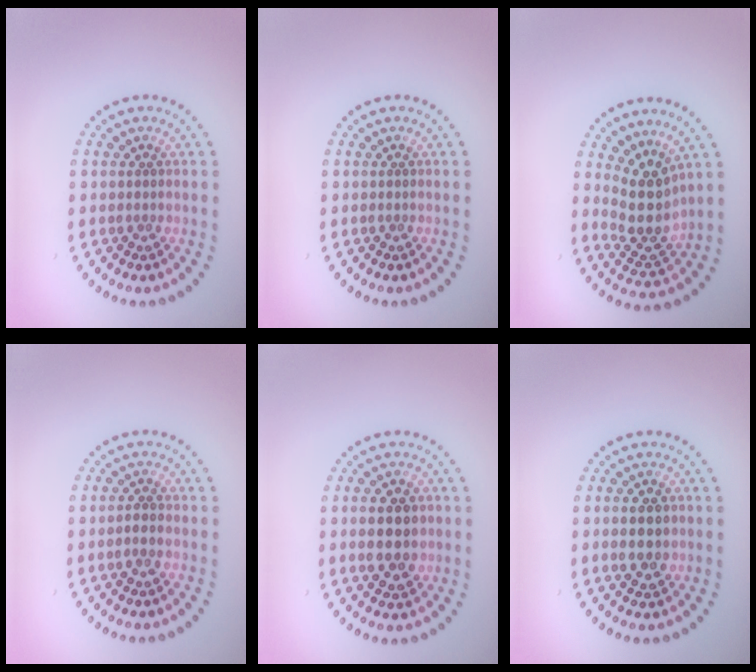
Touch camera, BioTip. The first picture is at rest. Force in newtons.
{"total": 0.0}
{"total": 4.3, "press": 3.5, "slide": 2.5}
{"total": 0.9, "press": 0.9, "slide": 0.2}
{"total": 4.3, "press": 4.3, "slide": 0.3}
{"total": 2.8, "press": 2.8, "slide": 0.2}